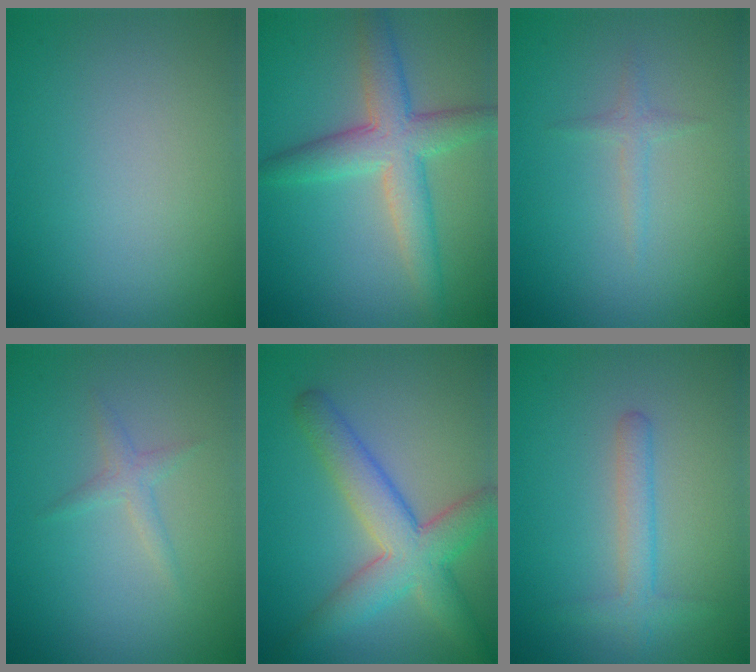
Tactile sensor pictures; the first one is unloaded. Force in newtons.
{"total": 5.5, "press": 5.5, "slide": 0.4}
{"total": 1.0, "press": 1.0, "slide": 0.1}
{"total": 1.3, "press": 1.3, "slide": 0.0}
{"total": 6.4, "press": 6.4, "slide": 0.5}
{"total": 2.2, "press": 2.2, "slide": 0.1}